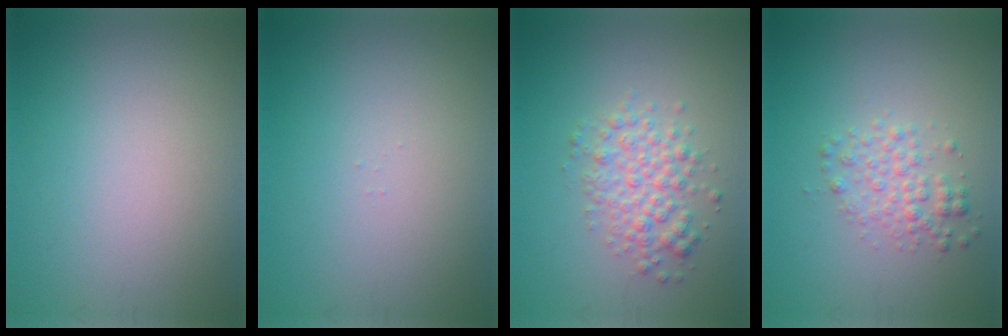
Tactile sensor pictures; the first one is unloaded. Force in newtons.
{"total": 0.0}
{"total": 3.5, "press": 3.5, "slide": 0.1}
{"total": 2.5, "press": 2.5, "slide": 0.1}